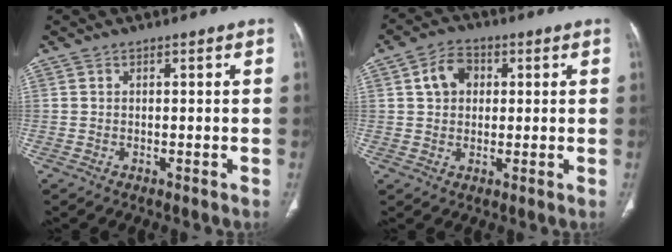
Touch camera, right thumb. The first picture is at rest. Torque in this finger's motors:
{"motor_torque": [-0.47, 0.70, 0.06, -0.05, 0.11]}